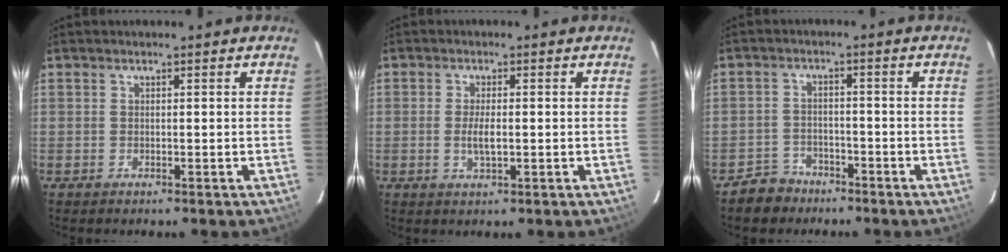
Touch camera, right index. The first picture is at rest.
{"total": 3.2, "force": [-0.4, 1.0, 3.0], "torque": [-0.056, -0.007, -0.006]}
{"total": 5.0, "force": [-3.6, 3.4, 0.0], "torque": [-0.016, 0.019, -0.063]}